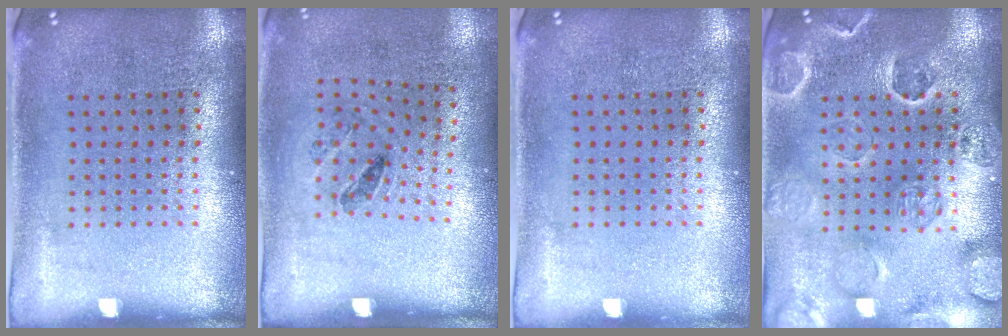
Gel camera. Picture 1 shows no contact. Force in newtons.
{"total": 1.2, "press": 0.8, "slide": 1.0}
{"total": 0.0}
{"total": 2.7, "press": 2.6, "slide": 0.8}